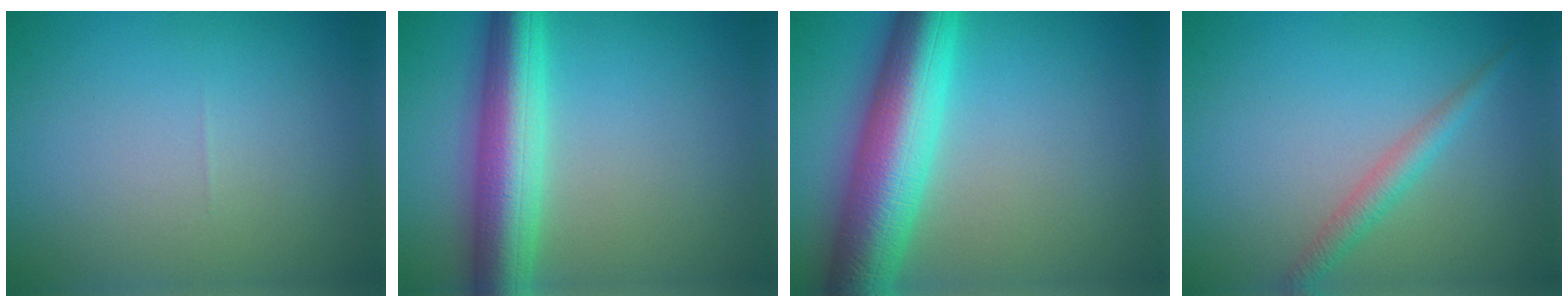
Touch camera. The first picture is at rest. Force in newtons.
{"total": 7.8, "press": 7.8, "slide": 0.3}
{"total": 9.9, "press": 9.9, "slide": 0.1}
{"total": 2.0, "press": 2.0, "slide": 0.0}